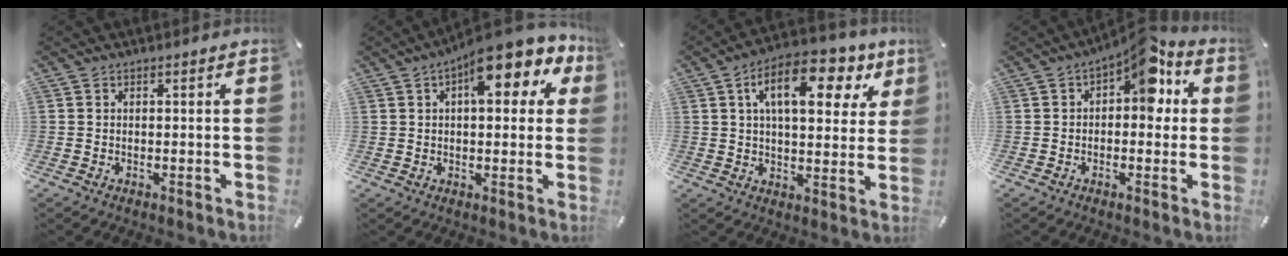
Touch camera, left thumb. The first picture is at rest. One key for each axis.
{"total": 12.6, "fx": 6.4, "fy": 5.6, "fz": 9.2, "tx": -0.124, "ty": -0.025, "tz": 0.105}
{"total": 15.5, "fx": 7.1, "fy": 7.5, "fz": 11.5, "tx": -0.177, "ty": -0.020, "tz": 0.114}
{"total": 10.4, "fx": 3.7, "fy": 5.4, "fz": 8.0, "tx": -0.100, "ty": -0.017, "tz": 0.057}